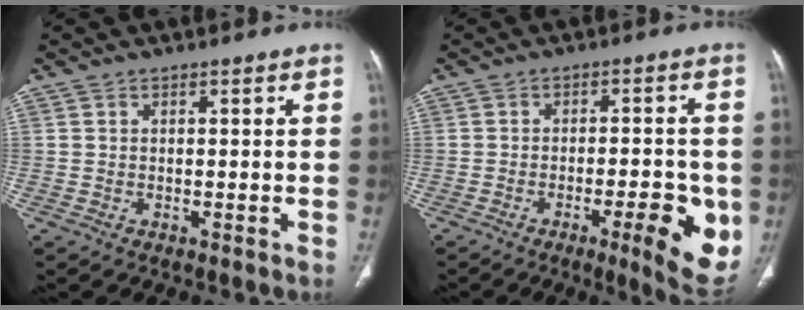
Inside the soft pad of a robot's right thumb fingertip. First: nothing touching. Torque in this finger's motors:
{"motor_torque": [-0.32, 0.11, 0.38, 0.21, 0.04]}